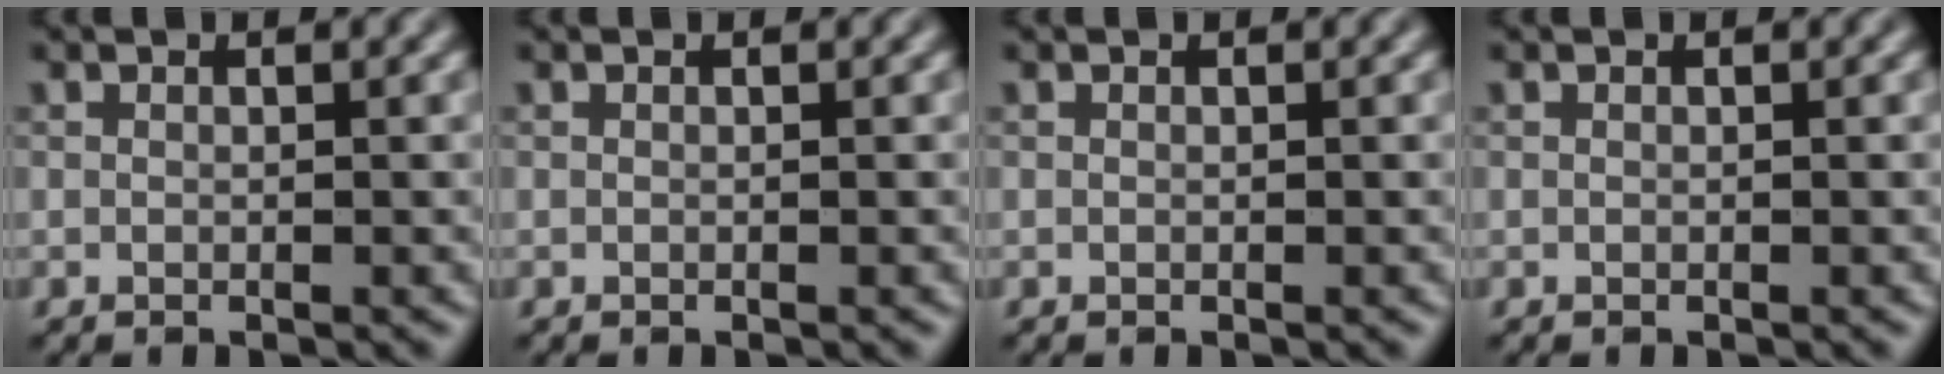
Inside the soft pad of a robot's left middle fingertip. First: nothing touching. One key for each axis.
{"total": 0.0}
{"total": 0.0}
{"total": 0.0}